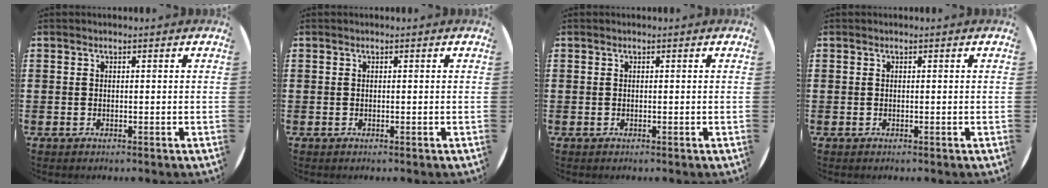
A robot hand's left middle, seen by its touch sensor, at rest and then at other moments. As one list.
[{"total": 0.0}, {"total": 0.0}, {"total": 0.0}]